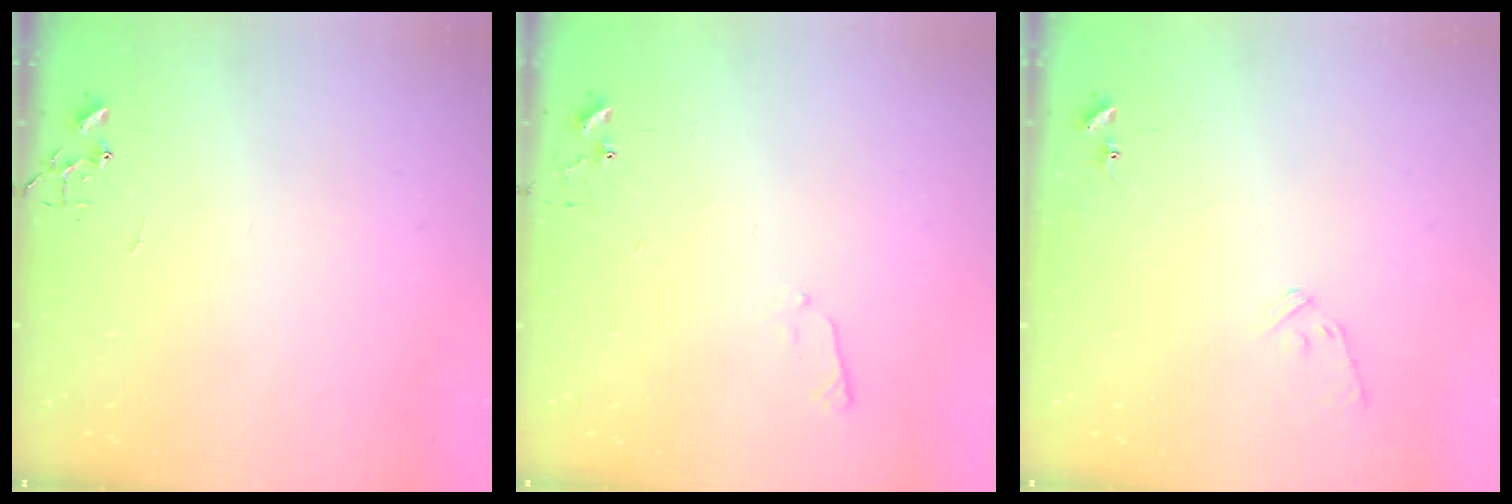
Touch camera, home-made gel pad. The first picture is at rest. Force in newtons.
{"total": 4.4, "press": 4.4, "slide": 0.5}
{"total": 8.2, "press": 8.2, "slide": 0.3}